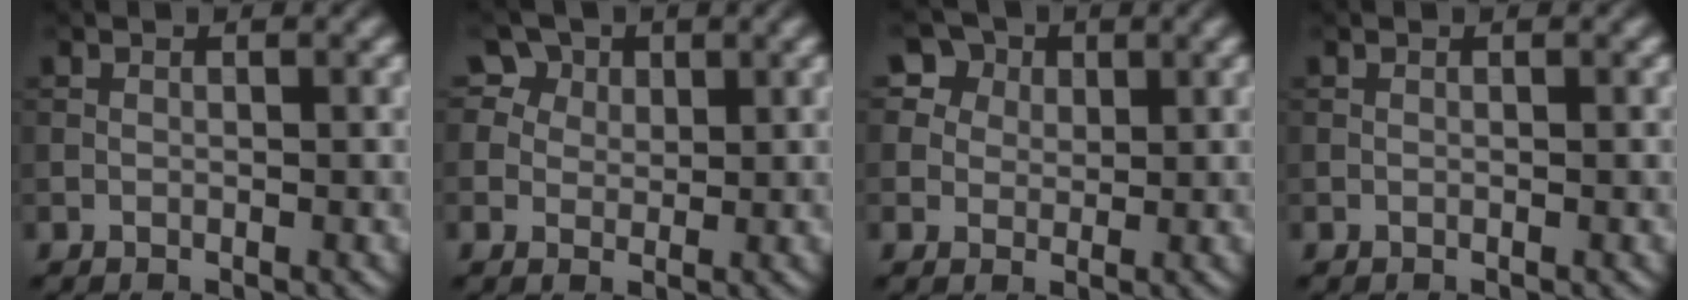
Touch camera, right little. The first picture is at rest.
{"total": 6.7, "force": [3.9, 4.8, 2.6], "torque": [-0.054, 0.012, 0.052]}
{"total": 6.4, "force": [3.6, 4.7, 2.4], "torque": [-0.054, 0.011, 0.050]}
{"total": 0.0}